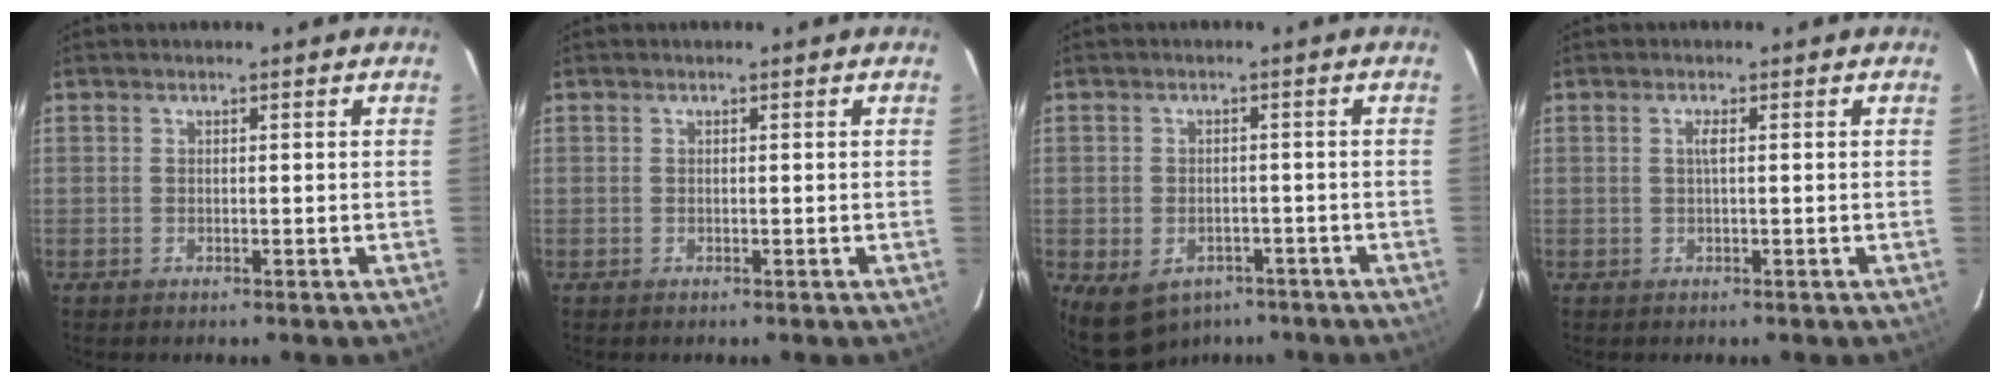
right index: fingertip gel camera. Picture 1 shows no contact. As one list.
[{"total": 0.0}, {"total": 9.2, "force": [-5.5, 6.4, 3.7], "torque": [-0.081, 0.001, -0.061]}, {"total": 1.1, "force": [0.1, -0.1, 1.1], "torque": [-0.022, 0.001, 0.000]}]